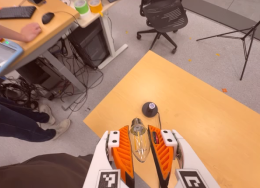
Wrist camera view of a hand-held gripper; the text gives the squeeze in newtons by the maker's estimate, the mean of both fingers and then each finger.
{"total": 10.7, "left": 10.3, "right": 11.1}